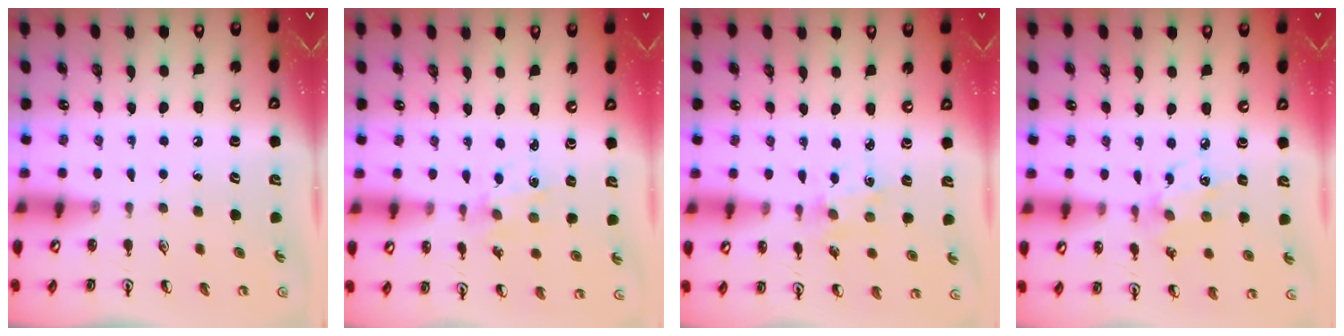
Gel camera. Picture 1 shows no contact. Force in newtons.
{"total": 0.8, "press": 0.8, "slide": 0.2}
{"total": 1.5, "press": 1.5, "slide": 0.1}
{"total": 6.3, "press": 6.3, "slide": 0.7}